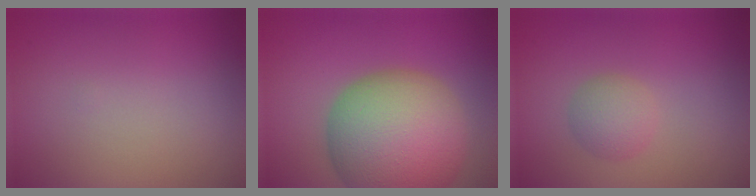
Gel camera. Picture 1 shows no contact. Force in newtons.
{"total": 13.9, "press": 13.9, "slide": 0.9}
{"total": 2.3, "press": 2.3, "slide": 0.1}